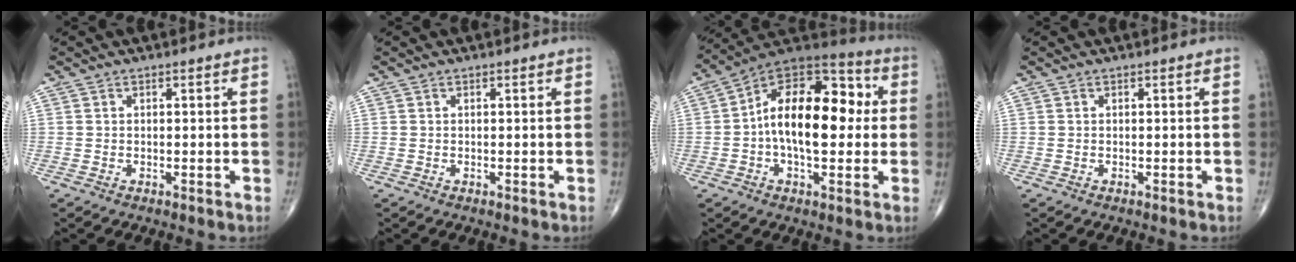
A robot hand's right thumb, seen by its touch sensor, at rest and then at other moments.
{"total": 0.0}
{"total": 19.4, "force": [0.7, 10.4, 16.3], "torque": [-0.238, 0.039, 0.001]}
{"total": 0.0}